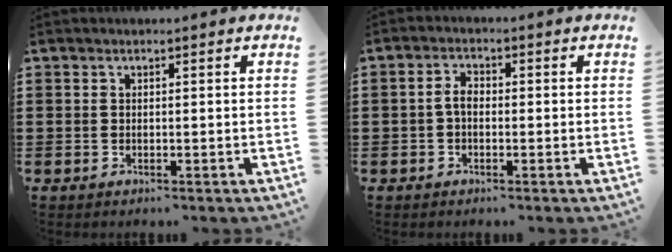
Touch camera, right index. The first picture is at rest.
{"total": 2.6, "force": [-0.6, 1.4, 2.1], "torque": [-0.049, 0.001, -0.015]}